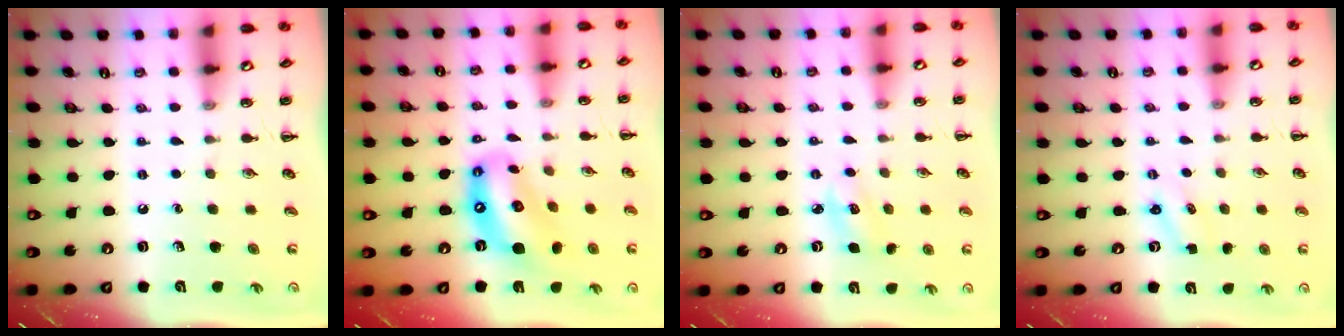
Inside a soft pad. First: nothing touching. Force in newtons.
{"total": 13.6, "press": 13.1, "slide": 3.7}
{"total": 4.9, "press": 4.8, "slide": 1.2}
{"total": 1.2, "press": 1.2, "slide": 0.4}